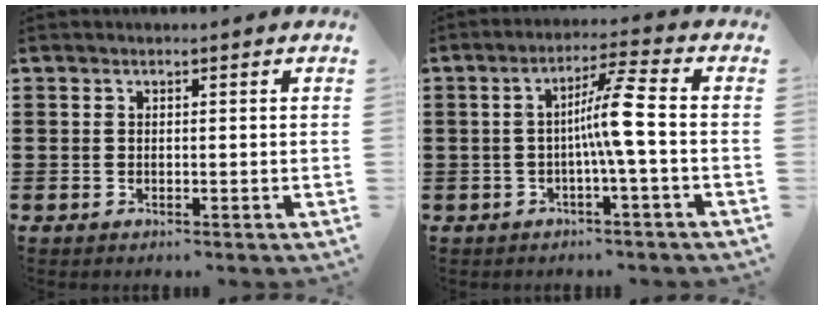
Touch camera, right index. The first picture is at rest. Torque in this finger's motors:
{"motor_torque": [1.79, 0.35, 0.35, 0.09]}